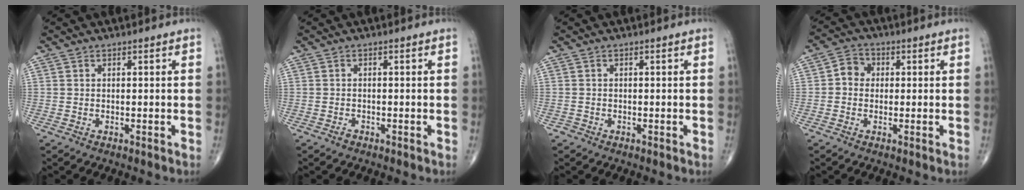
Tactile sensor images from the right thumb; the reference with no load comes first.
{"total": 0.9, "force": [-0.7, 0.5, 0.3], "torque": [-0.006, 0.002, -0.013]}
{"total": 0.7, "force": [-0.4, 0.6, 0.0], "torque": [0.000, 0.002, -0.012]}
{"total": 4.1, "force": [0.0, 3.6, 1.9], "torque": [-0.015, 0.012, -0.010]}